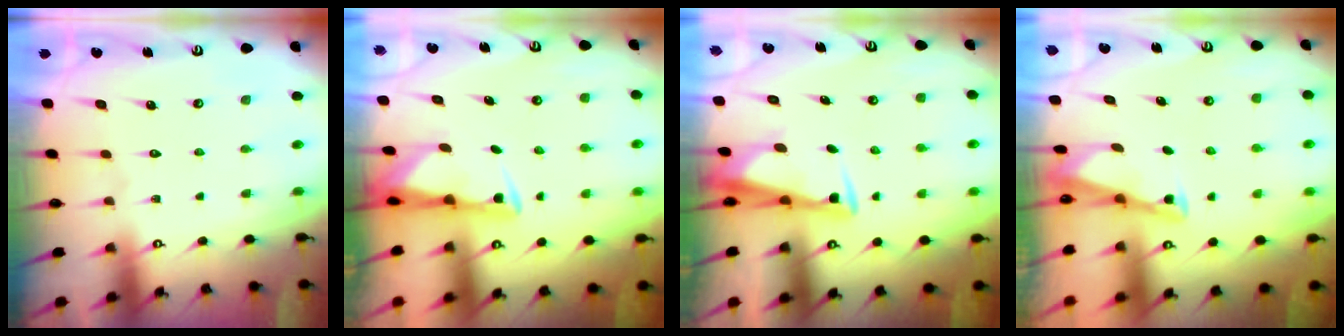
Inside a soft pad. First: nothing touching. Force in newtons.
{"total": 3.0, "press": 2.9, "slide": 0.5}
{"total": 3.6, "press": 3.5, "slide": 0.9}
{"total": 2.8, "press": 2.8, "slide": 0.3}